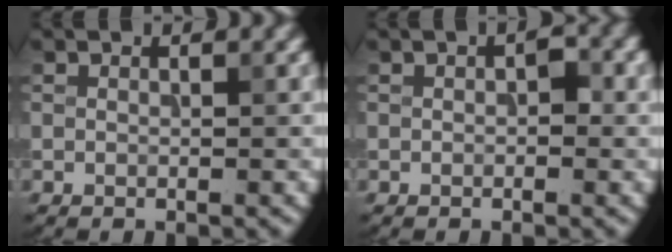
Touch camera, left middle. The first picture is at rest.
{"total": 1.2, "force": [0.0, 0.6, 1.1], "torque": [-0.013, 0.001, 0.001]}